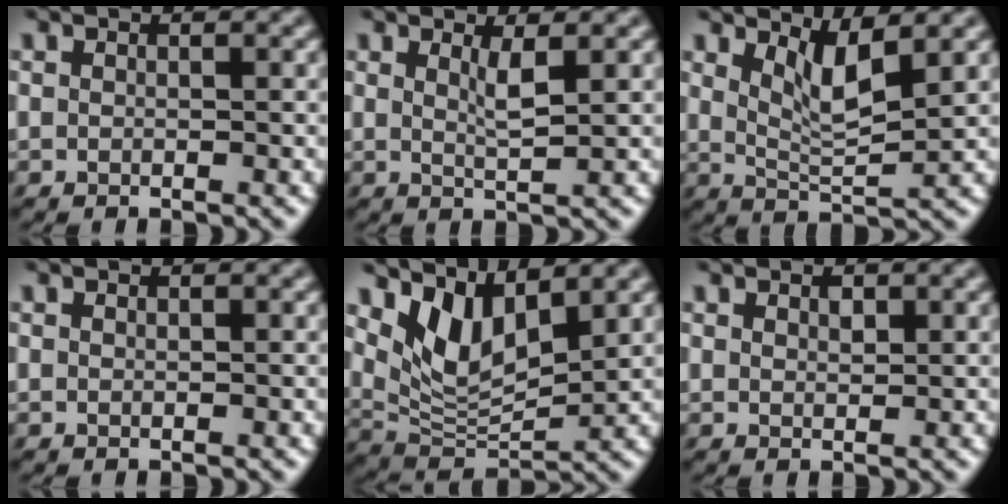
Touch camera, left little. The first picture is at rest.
{"total": 1.4, "force": [0.7, -0.7, 1.0], "torque": [-0.019, -0.004, 0.012]}
{"total": 3.4, "force": [1.9, 0.3, 2.9], "torque": [-0.058, -0.010, 0.034]}
{"total": 0.0}
{"total": 6.1, "force": [3.3, 2.2, 4.7], "torque": [-0.092, -0.011, 0.062]}
{"total": 1.1, "force": [0.7, 0.6, 0.6], "torque": [-0.016, -0.001, 0.015]}